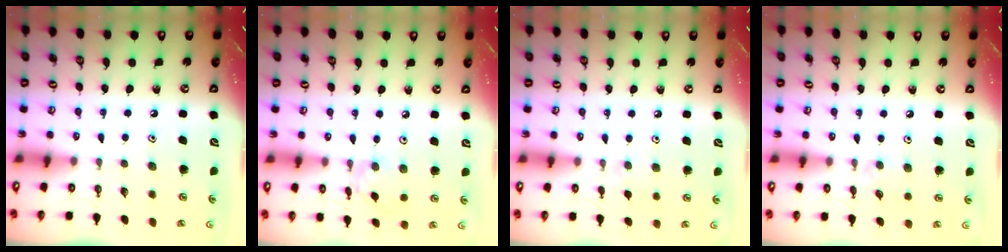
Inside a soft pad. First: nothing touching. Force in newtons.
{"total": 2.7, "press": 2.7, "slide": 0.3}
{"total": 4.9, "press": 4.8, "slide": 0.6}
{"total": 2.9, "press": 2.9, "slide": 0.3}